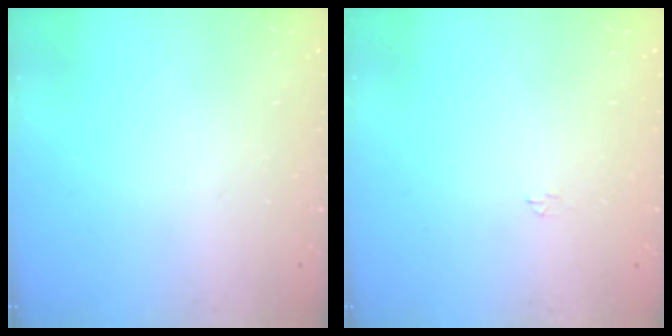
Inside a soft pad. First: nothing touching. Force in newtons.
{"total": 1.8, "press": 1.8, "slide": 0.2}